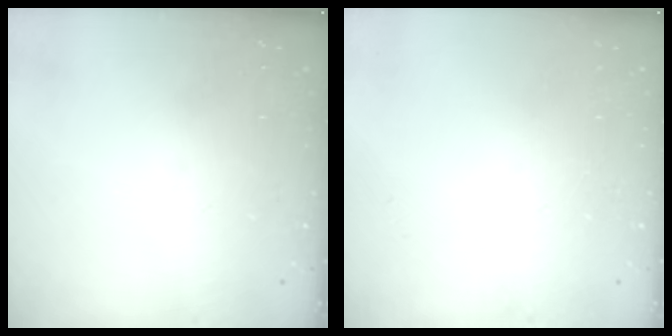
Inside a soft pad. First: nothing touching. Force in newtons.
{"total": 0.0}